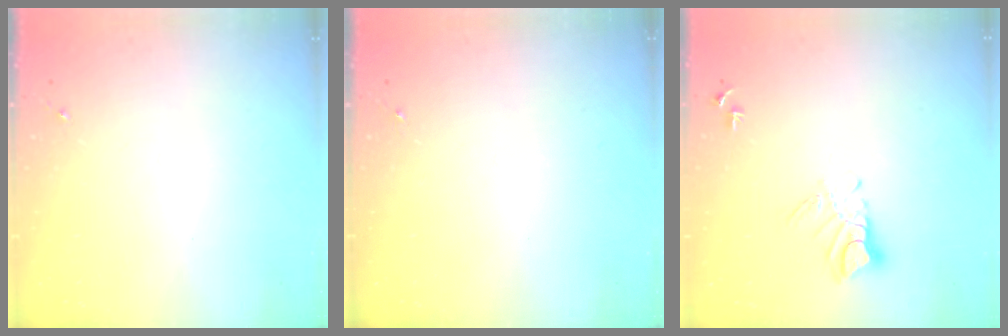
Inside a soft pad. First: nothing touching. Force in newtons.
{"total": 0.0}
{"total": 8.5, "press": 8.5, "slide": 0.9}